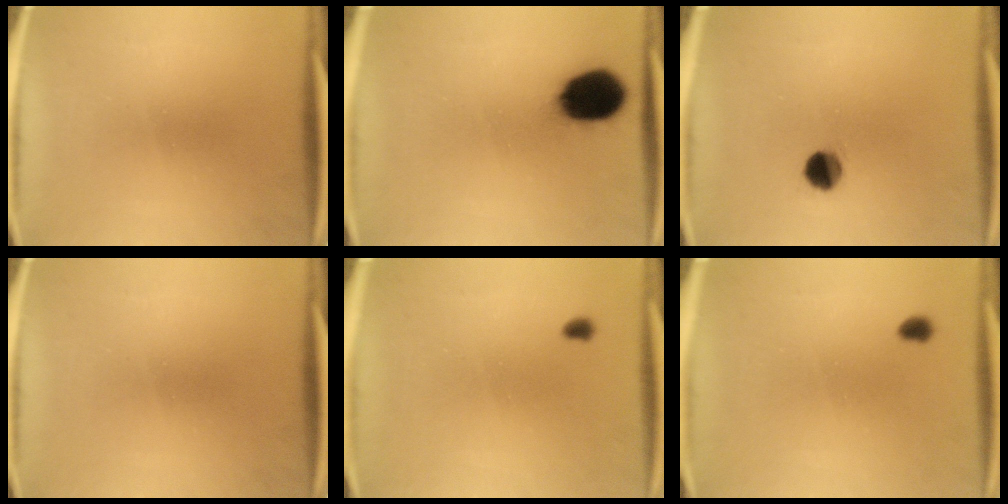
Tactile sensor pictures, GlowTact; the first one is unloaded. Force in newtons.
{"total": 15.0}
{"total": 5.3}
{"total": 0.0}
{"total": 1.0}
{"total": 1.3}